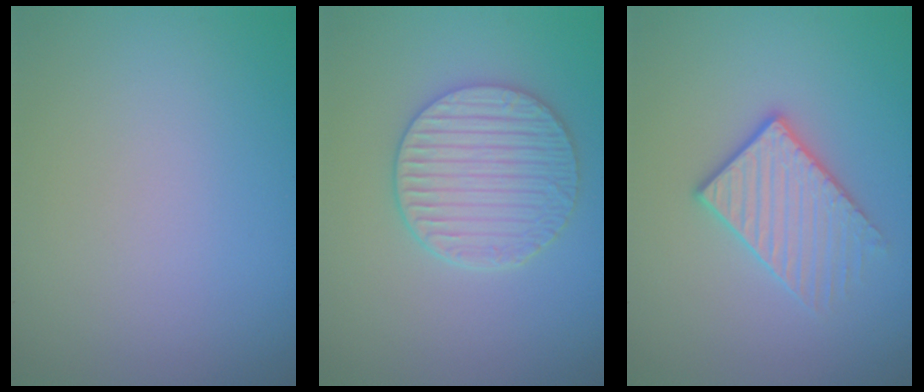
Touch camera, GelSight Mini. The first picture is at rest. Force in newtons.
{"total": 4.6, "press": 4.0, "slide": 2.2}
{"total": 2.9, "press": 2.6, "slide": 1.2}